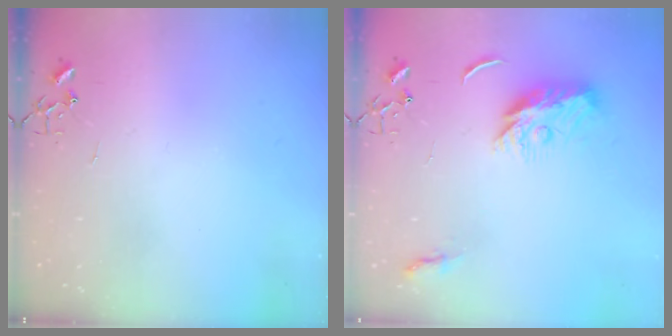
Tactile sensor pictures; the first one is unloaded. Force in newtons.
{"total": 10.2, "press": 10.2, "slide": 0.1}